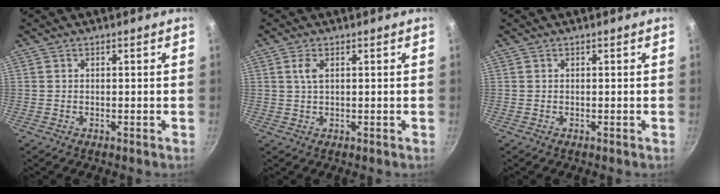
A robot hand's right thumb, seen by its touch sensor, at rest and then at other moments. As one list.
[{"total": 2.5, "force": [0.8, 1.1, 2.1], "torque": [-0.041, -0.001, 0.017]}, {"total": 0.0}]